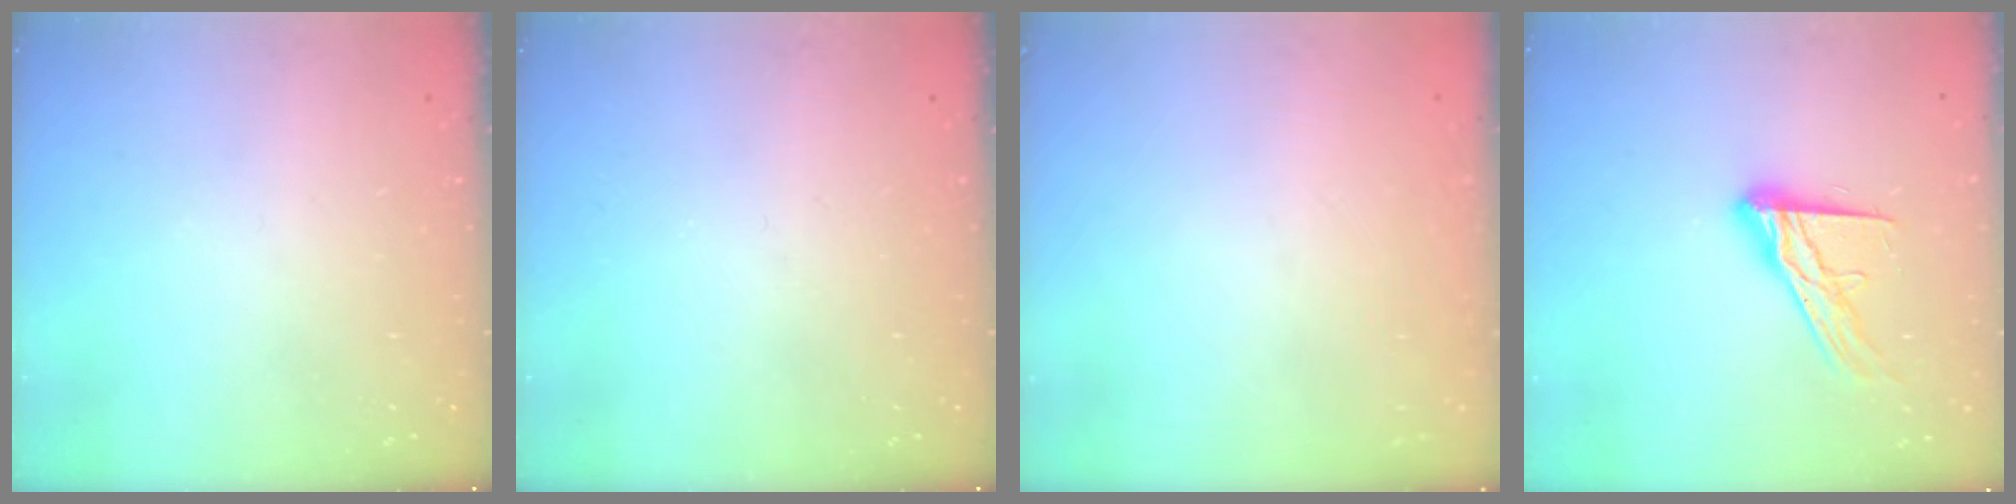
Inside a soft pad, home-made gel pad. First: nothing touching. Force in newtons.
{"total": 0.0}
{"total": 1.6, "press": 1.6, "slide": 0.1}
{"total": 13.2, "press": 13.2, "slide": 1.1}